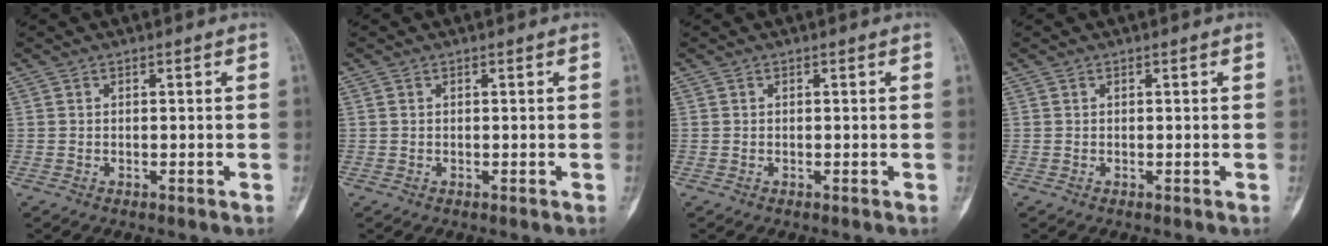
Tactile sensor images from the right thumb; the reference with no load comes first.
{"total": 0.0}
{"total": 0.0}
{"total": 0.0}